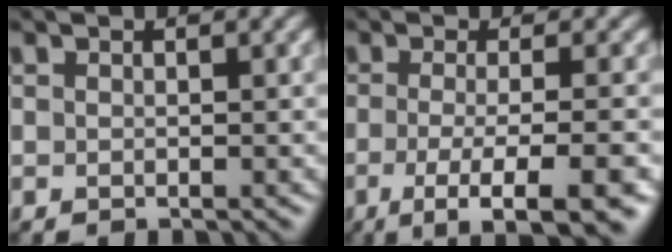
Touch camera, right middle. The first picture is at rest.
{"total": 8.1, "force": [-3.5, 2.2, 6.9], "torque": [-0.085, -0.010, -0.053]}